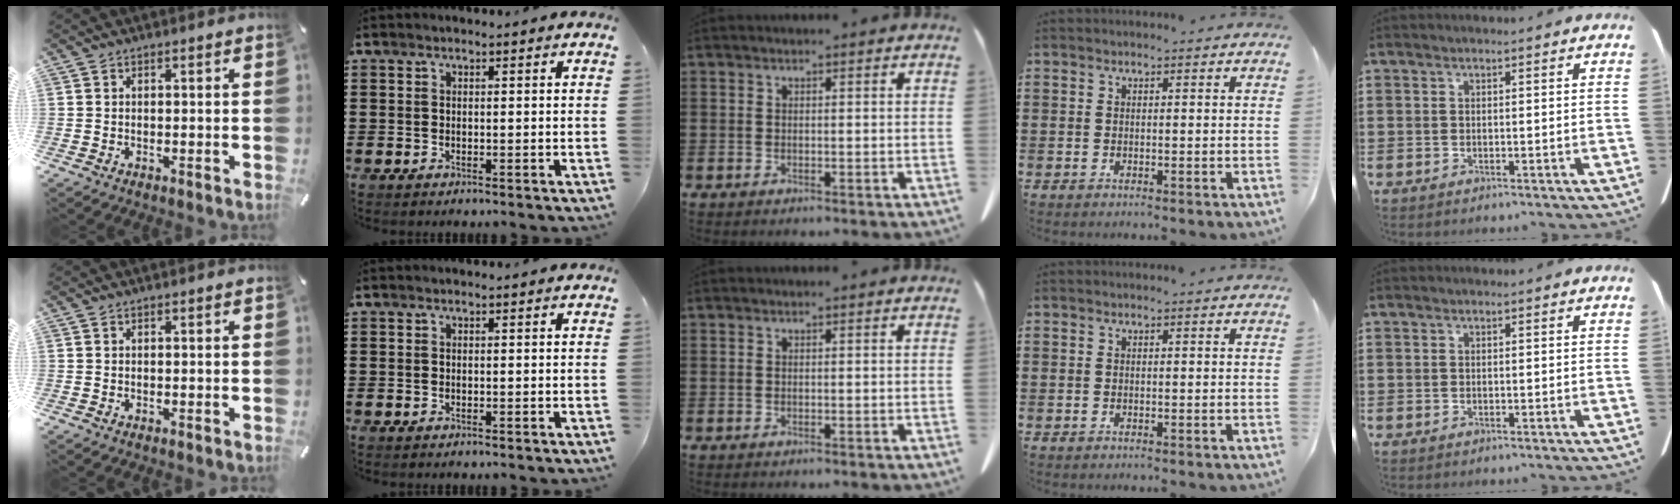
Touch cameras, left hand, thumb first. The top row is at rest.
{}